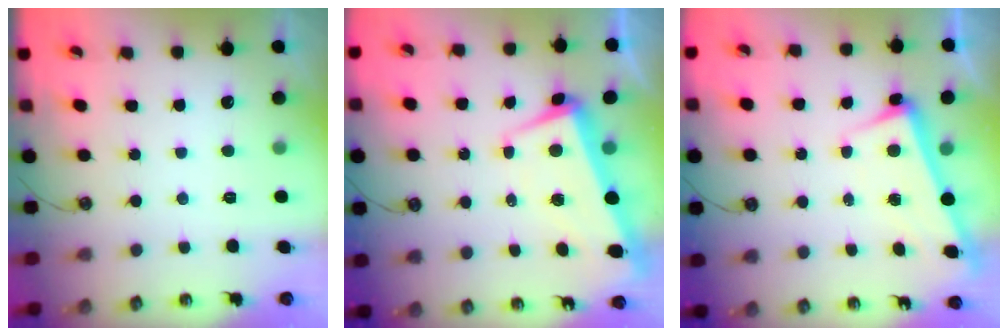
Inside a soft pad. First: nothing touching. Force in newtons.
{"total": 2.2, "press": 0.4, "slide": 2.1}
{"total": 2.5, "press": 2.3, "slide": 0.8}